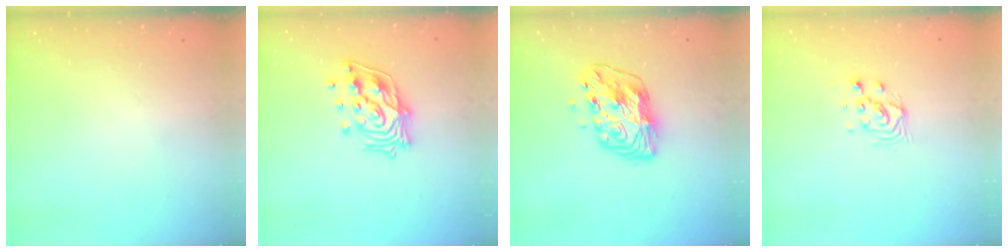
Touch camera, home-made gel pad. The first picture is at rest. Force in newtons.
{"total": 14.0, "press": 13.9, "slide": 1.7}
{"total": 11.4, "press": 11.4, "slide": 0.8}
{"total": 6.4, "press": 6.4, "slide": 0.2}